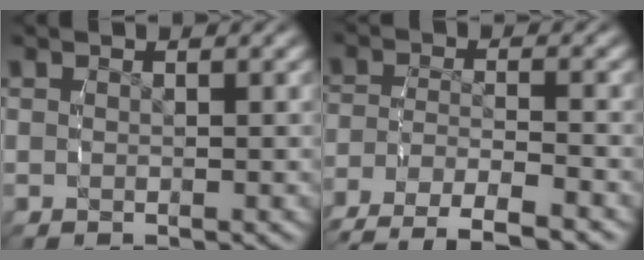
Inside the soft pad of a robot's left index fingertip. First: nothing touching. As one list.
[{"total": 6.7, "force": [-5.5, 2.5, 2.9], "torque": [-0.055, -0.020, -0.085]}]